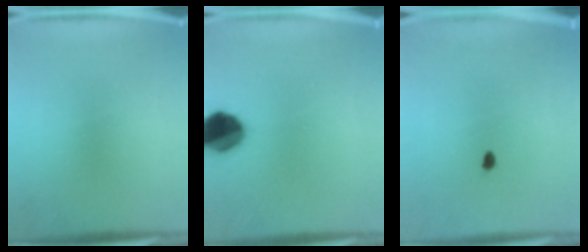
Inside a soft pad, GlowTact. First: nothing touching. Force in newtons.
{"total": 12.5}
{"total": 0.7}